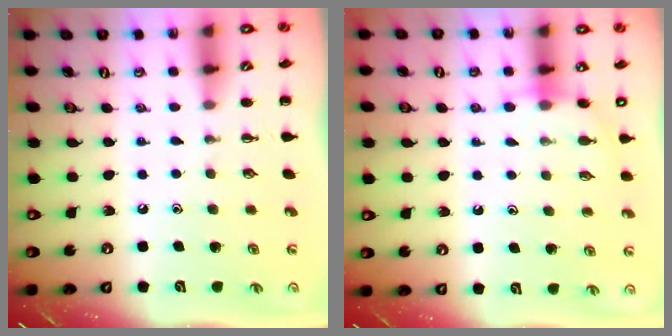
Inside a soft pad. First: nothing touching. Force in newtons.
{"total": 6.4, "press": 6.3, "slide": 1.3}